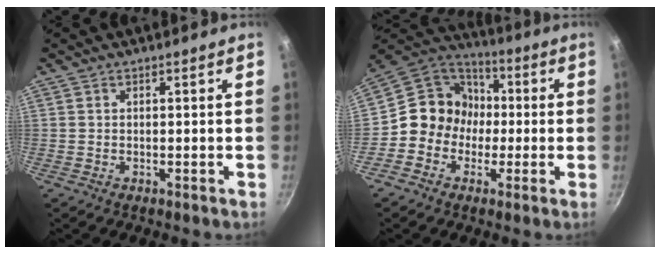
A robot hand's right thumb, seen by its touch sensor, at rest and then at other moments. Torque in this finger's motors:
{"motor_torque": [-0.25, 0.47, 0.72, -0.60, 0.04]}